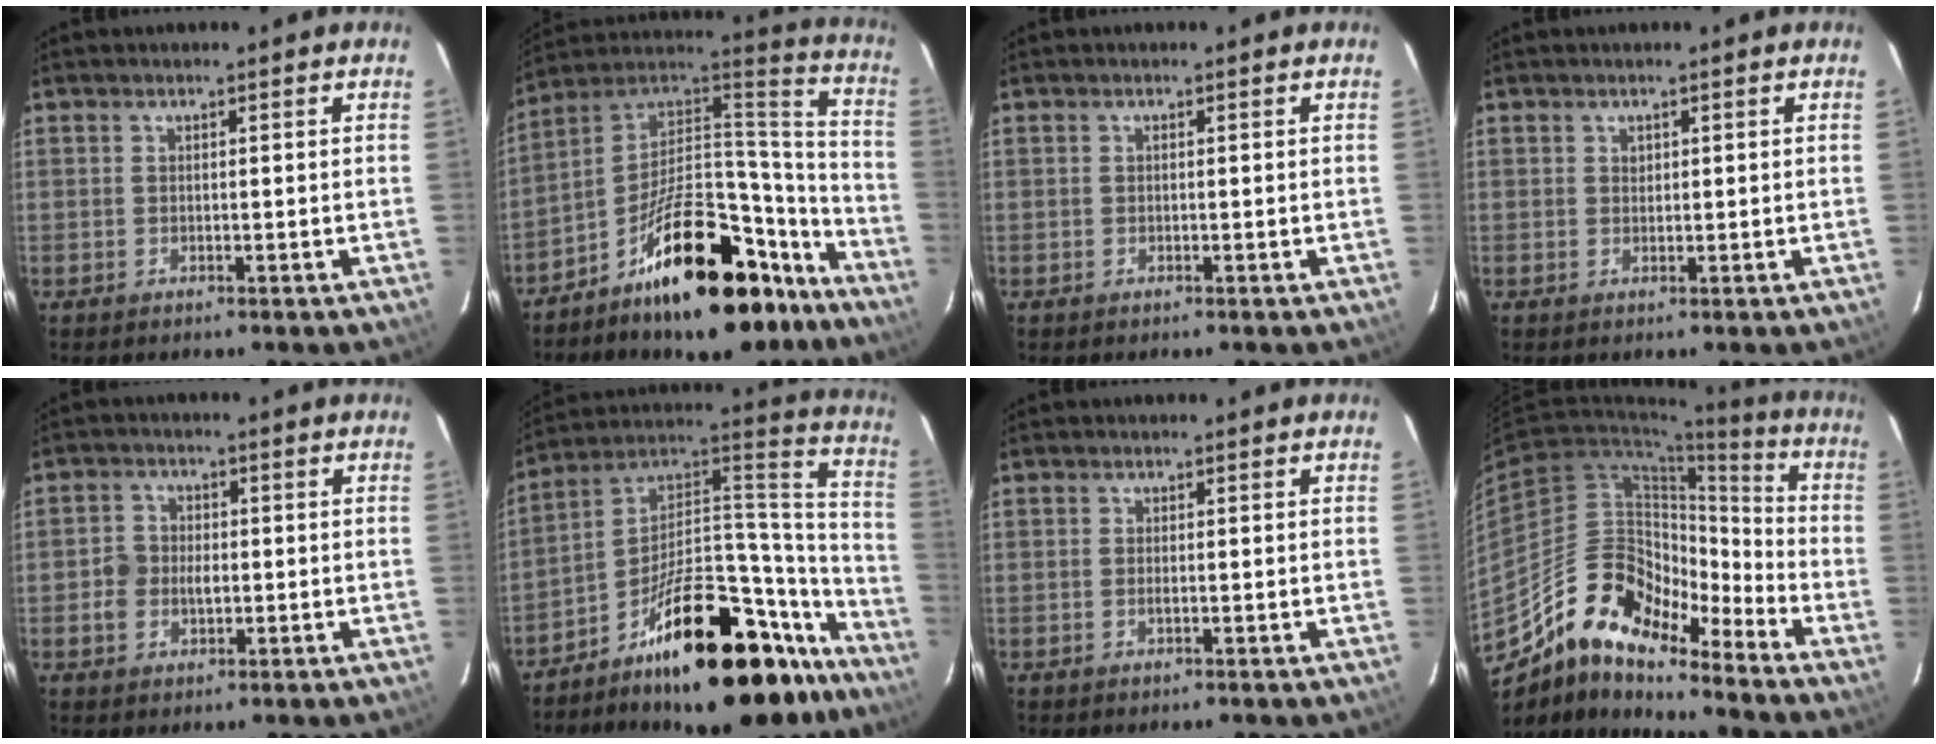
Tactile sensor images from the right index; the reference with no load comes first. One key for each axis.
{"total": 26.3, "fx": -16.7, "fy": 11.6, "fz": 16.7, "tx": -0.248, "ty": 0.057, "tz": -0.245}
{"total": 0.0}
{"total": 0.8, "fx": 0.4, "fy": 0.6, "fz": 0.1, "tx": -0.001, "ty": 0.003, "tz": 0.007}
{"total": 4.2, "fx": -0.8, "fy": 3.6, "fz": 2.0, "tx": -0.040, "ty": 0.010, "tz": -0.015}
{"total": 29.1, "fx": -20.1, "fy": 11.0, "fz": 17.9, "tx": -0.222, "ty": 0.059, "tz": -0.295}
{"total": 0.8, "fx": -0.2, "fy": 0.1, "fz": 0.7, "tx": -0.016, "ty": 0.000, "tz": -0.004}
{"total": 17.2, "fx": -13.7, "fy": 5.8, "fz": 8.6, "tx": -0.142, "ty": 0.012, "tz": -0.252}